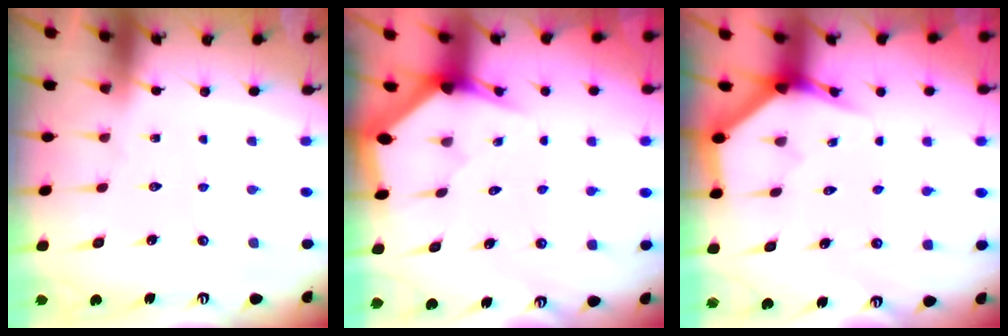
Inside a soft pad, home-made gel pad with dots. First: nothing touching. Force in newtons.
{"total": 2.9, "press": 2.9, "slide": 0.1}
{"total": 3.9, "press": 3.9, "slide": 0.3}